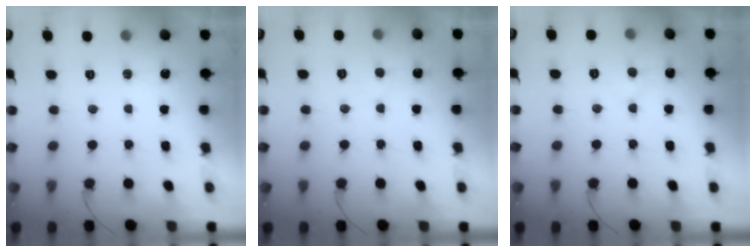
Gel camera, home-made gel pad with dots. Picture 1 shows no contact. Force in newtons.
{"total": 2.2, "press": 2.2, "slide": 0.2}
{"total": 3.5, "press": 3.5, "slide": 0.3}